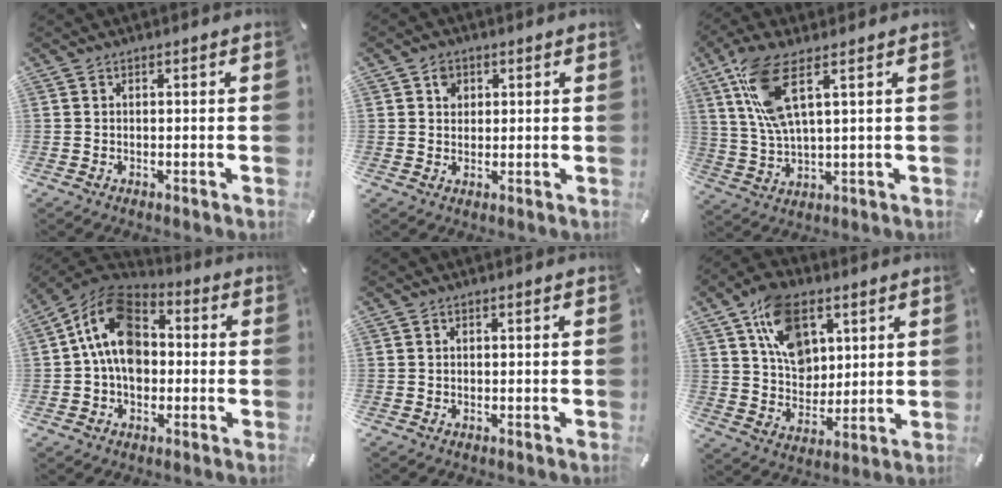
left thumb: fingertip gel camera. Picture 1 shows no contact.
{"total": 3.1, "force": [1.1, 2.8, 1.0], "torque": [-0.001, -0.003, 0.013]}
{"total": 12.0, "force": [5.2, 4.1, 10.0], "torque": [-0.221, -0.006, 0.095]}
{"total": 14.0, "force": [0.2, 10.7, 9.1], "torque": [-0.183, 0.012, 0.001]}
{"total": 0.0}
{"total": 13.8, "force": [6.1, 9.9, 7.4], "torque": [-0.128, -0.008, 0.116]}